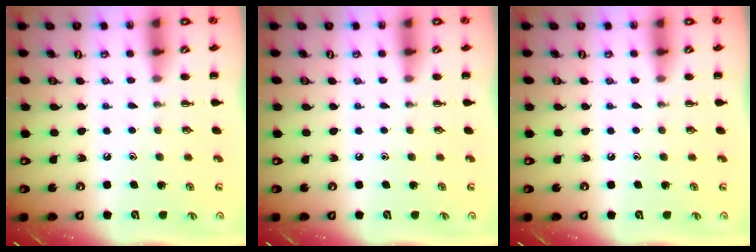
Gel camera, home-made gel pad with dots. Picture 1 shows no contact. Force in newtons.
{"total": 0.0}
{"total": 0.0}